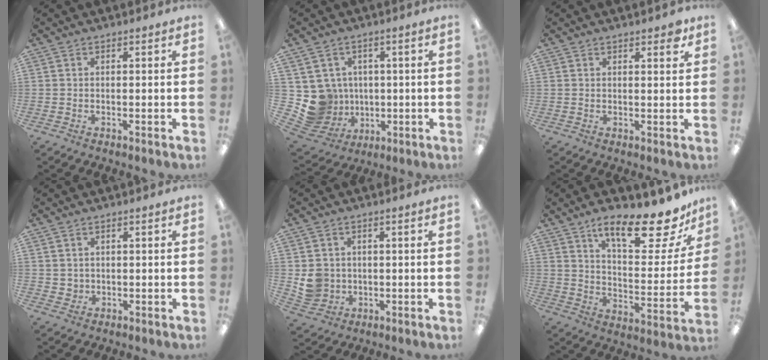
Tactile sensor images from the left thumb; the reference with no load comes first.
{"total": 9.0, "force": [0.2, 9.0, 1.2], "torque": [-0.064, -0.010, 0.017]}
{"total": 2.4, "force": [1.8, 0.7, 1.4], "torque": [-0.013, -0.004, 0.028]}
{"total": 2.0, "force": [0.8, 1.8, 0.2], "torque": [-0.006, 0.002, 0.014]}
{"total": 5.8, "force": [0.6, 5.6, 1.3], "torque": [-0.022, 0.009, 0.019]}
{"total": 19.0, "force": [13.2, 5.8, 12.3], "torque": [-0.179, -0.087, 0.213]}